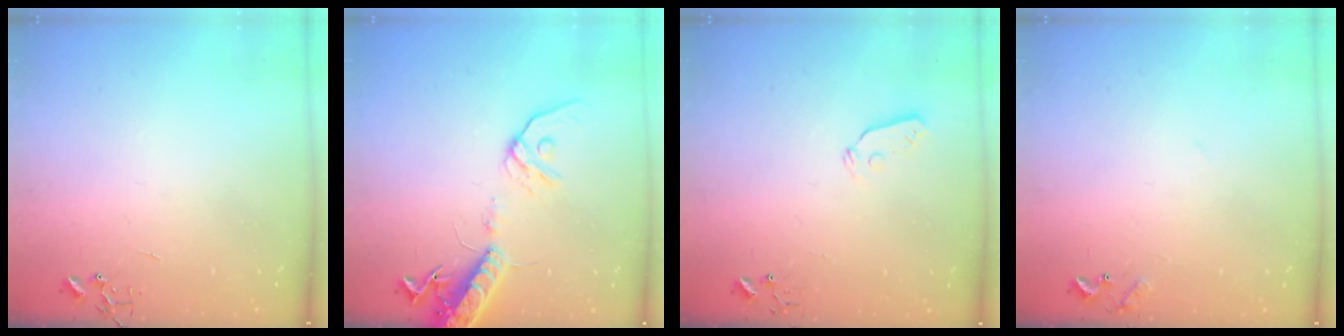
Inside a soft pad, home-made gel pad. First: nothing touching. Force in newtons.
{"total": 15.4, "press": 15.0, "slide": 3.4}
{"total": 4.6, "press": 4.6, "slide": 0.3}
{"total": 7.8, "press": 7.8, "slide": 0.5}